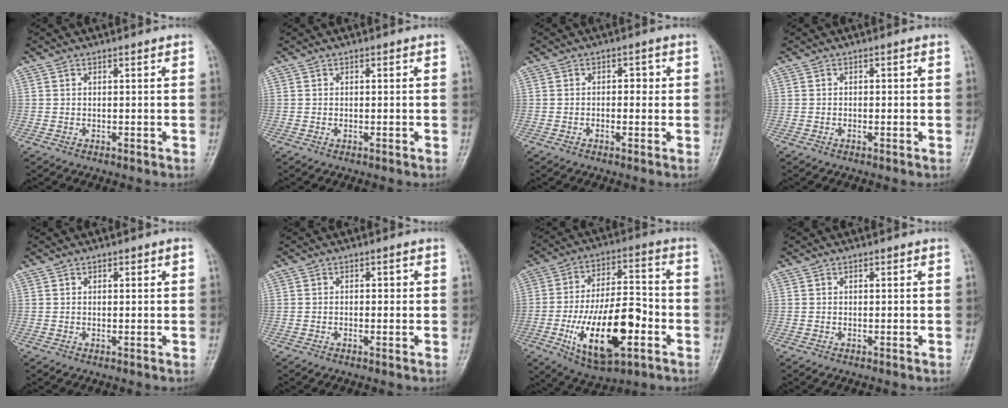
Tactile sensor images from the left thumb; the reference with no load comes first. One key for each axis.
{"total": 0.5, "fx": -0.1, "fy": 0.4, "fz": 0.4, "tx": -0.005, "ty": 0.003, "tz": -0.002}
{"total": 2.8, "fx": 0.1, "fy": 1.7, "fz": 2.2, "tx": -0.018, "ty": 0.010, "tz": -0.003}
{"total": 0.9, "fx": -0.3, "fy": 0.4, "fz": 0.7, "tx": -0.014, "ty": 0.009, "tz": -0.005}
{"total": 1.0, "fx": 0.3, "fy": 0.6, "fz": 0.8, "tx": -0.004, "ty": 0.001, "tz": 0.004}
{"total": 1.6, "fx": -0.1, "fy": 0.9, "fz": 1.3, "tx": -0.015, "ty": 0.009, "tz": -0.004}
{"total": 19.7, "fx": -6.2, "fy": 8.9, "fz": 16.5, "tx": -0.271, "ty": 0.026, "tz": -0.097}
{"total": 0.0}